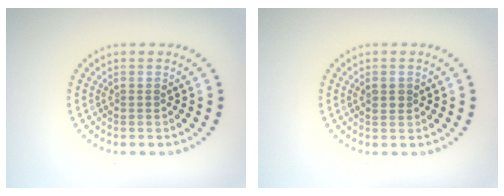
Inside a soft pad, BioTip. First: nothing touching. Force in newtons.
{"total": 1.3, "press": 1.3, "slide": 0.2}